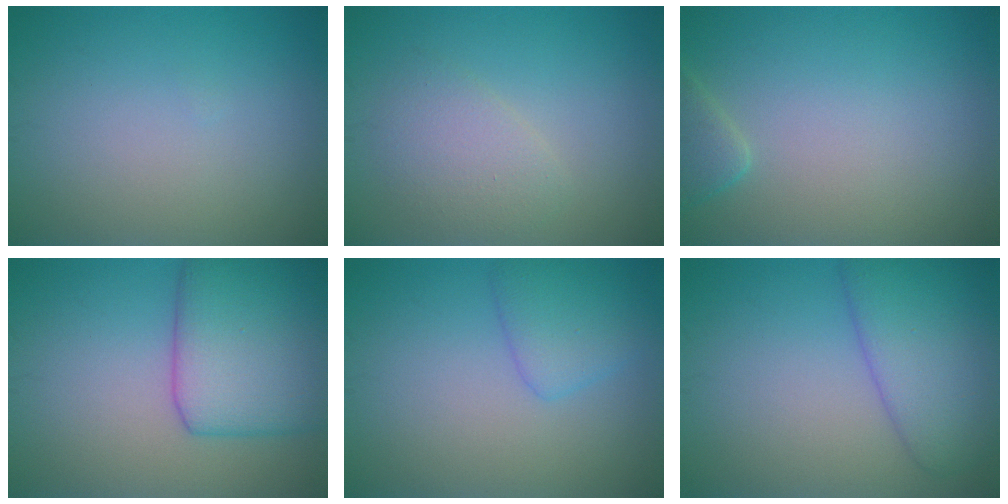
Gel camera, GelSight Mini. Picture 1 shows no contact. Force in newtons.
{"total": 2.6, "press": 2.6, "slide": 0.2}
{"total": 1.8, "press": 1.8, "slide": 0.2}
{"total": 7.7, "press": 7.6, "slide": 0.2}
{"total": 2.7, "press": 2.7, "slide": 0.2}
{"total": 5.6, "press": 5.6, "slide": 0.3}